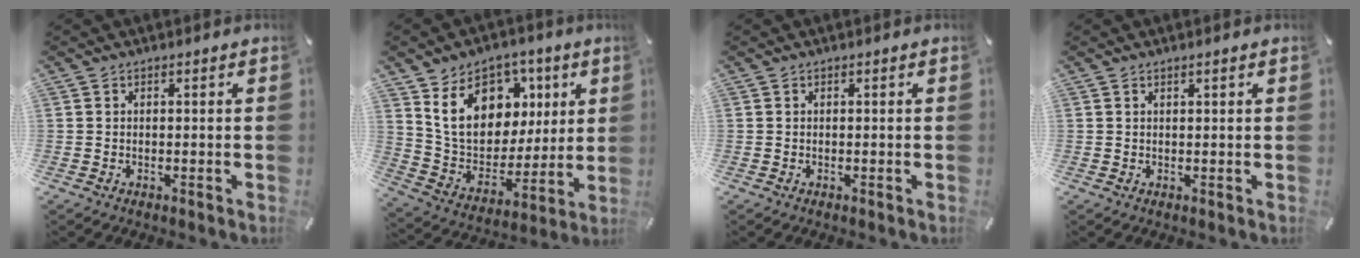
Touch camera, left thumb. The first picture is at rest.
{"total": 17.1, "force": [7.6, 13.0, 8.1], "torque": [-0.140, -0.023, 0.146]}
{"total": 0.0}
{"total": 0.7, "force": [0.3, 0.1, 0.6], "torque": [-0.011, 0.001, 0.005]}